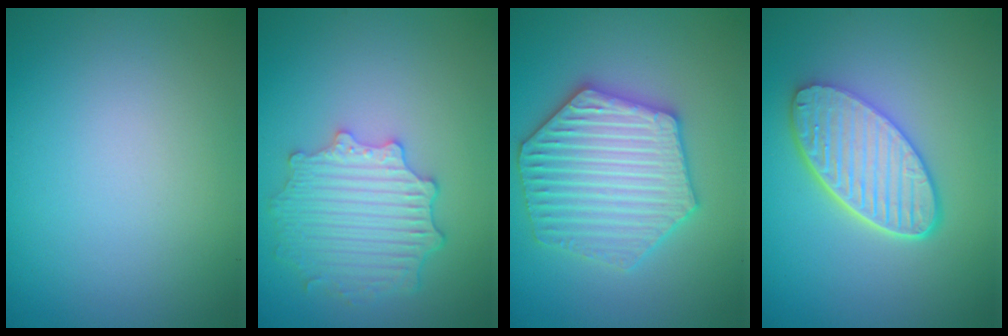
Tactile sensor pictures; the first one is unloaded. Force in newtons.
{"total": 4.9, "press": 4.0, "slide": 2.8}
{"total": 6.3, "press": 6.2, "slide": 1.0}
{"total": 5.7, "press": 4.5, "slide": 3.5}